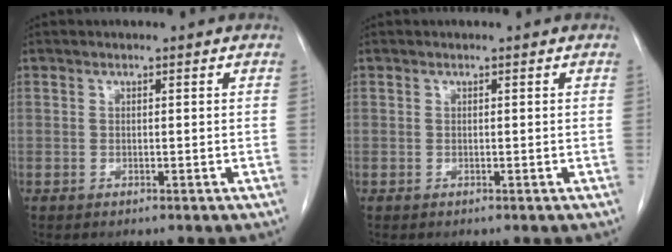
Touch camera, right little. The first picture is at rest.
{"total": 0.0}